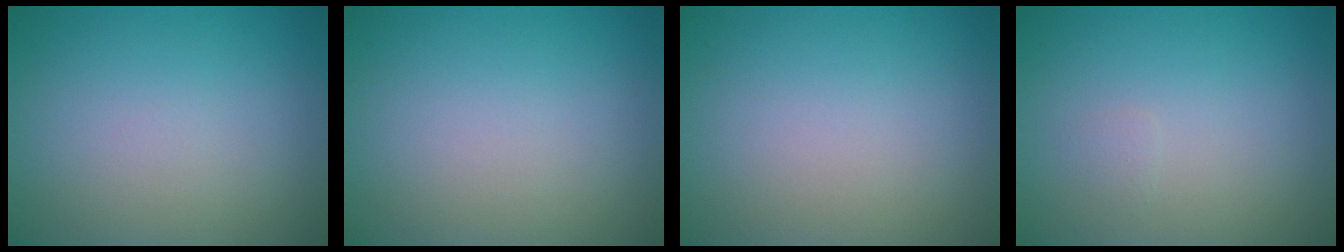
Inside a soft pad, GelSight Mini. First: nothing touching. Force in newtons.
{"total": 0.0}
{"total": 0.0}
{"total": 0.5, "press": 0.5, "slide": 0.1}